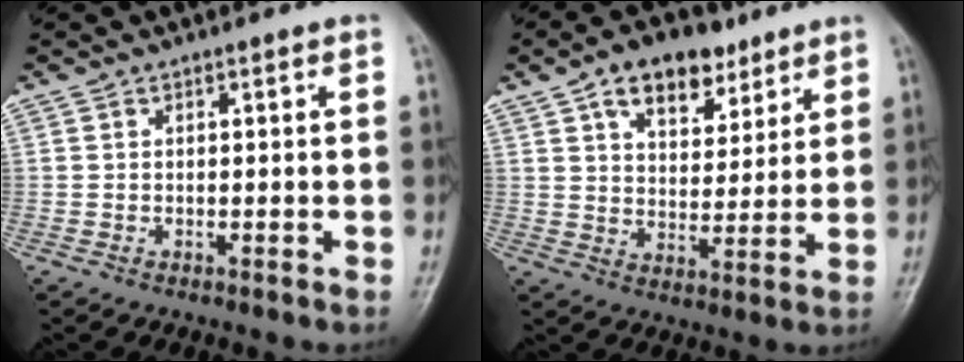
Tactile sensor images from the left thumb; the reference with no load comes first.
{"total": 11.9, "force": [6.9, 7.2, 6.6], "torque": [-0.068, -0.026, 0.112]}